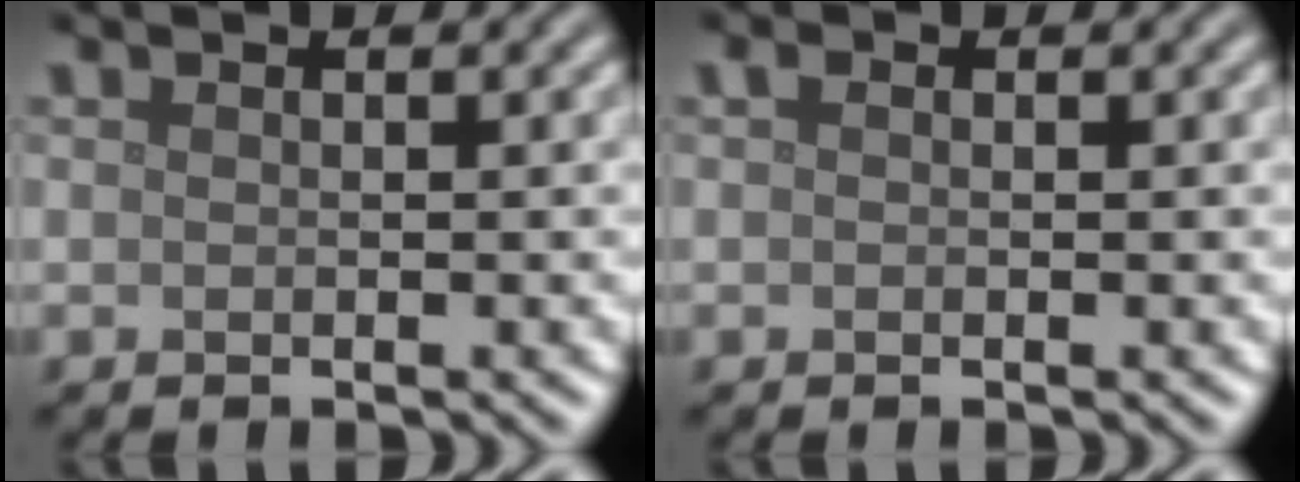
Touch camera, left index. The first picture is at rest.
{"total": 0.6, "force": [0.2, 0.5, 0.3], "torque": [-0.005, 0.000, 0.000]}